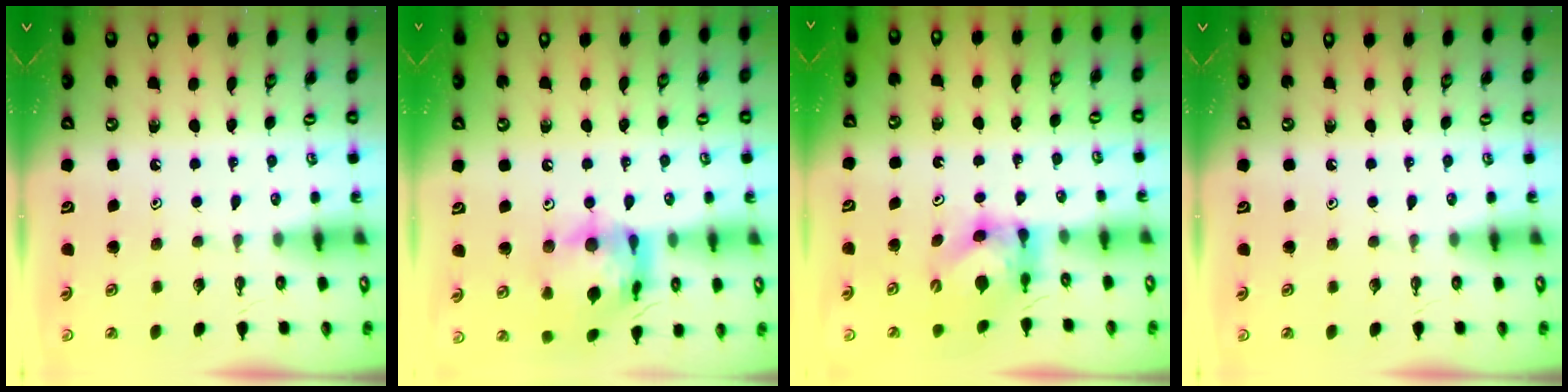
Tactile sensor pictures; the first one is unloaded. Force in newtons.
{"total": 16.6, "press": 16.6, "slide": 1.5}
{"total": 5.8, "press": 5.7, "slide": 0.5}
{"total": 0.0}